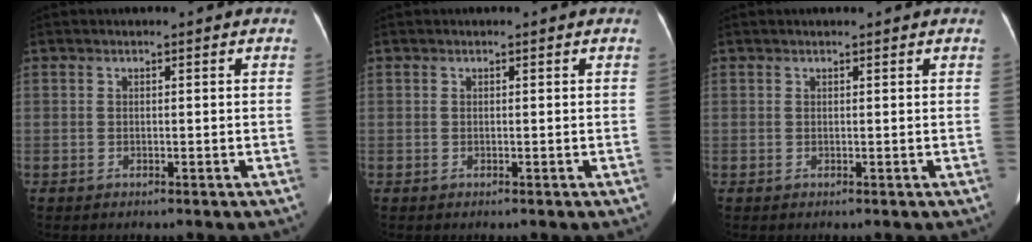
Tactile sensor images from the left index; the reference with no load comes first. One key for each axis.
{"total": 0.6, "fx": 0.5, "fy": 0.0, "fz": 0.2, "tx": -0.009, "ty": 0.011, "tz": 0.008}
{"total": 2.3, "fx": 2.1, "fy": 0.3, "fz": 0.9, "tx": -0.012, "ty": 0.020, "tz": 0.027}